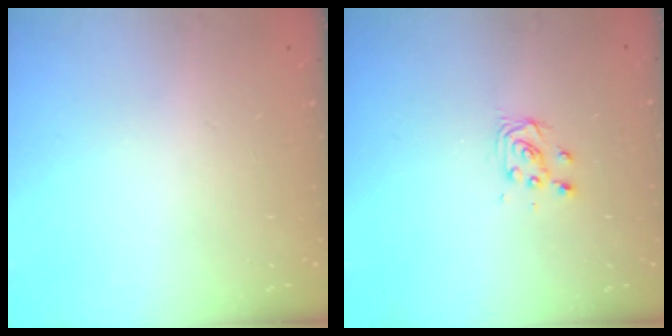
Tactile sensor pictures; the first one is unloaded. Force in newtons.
{"total": 3.8, "press": 3.7, "slide": 0.5}